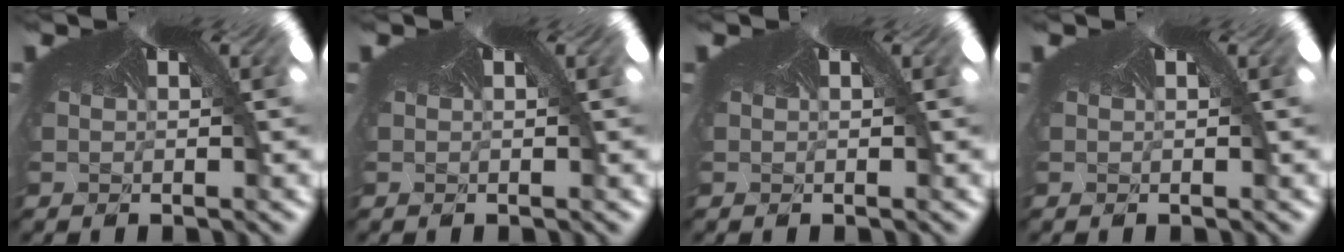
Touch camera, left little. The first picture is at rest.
{"total": 0.0}
{"total": 0.0}
{"total": 0.0}